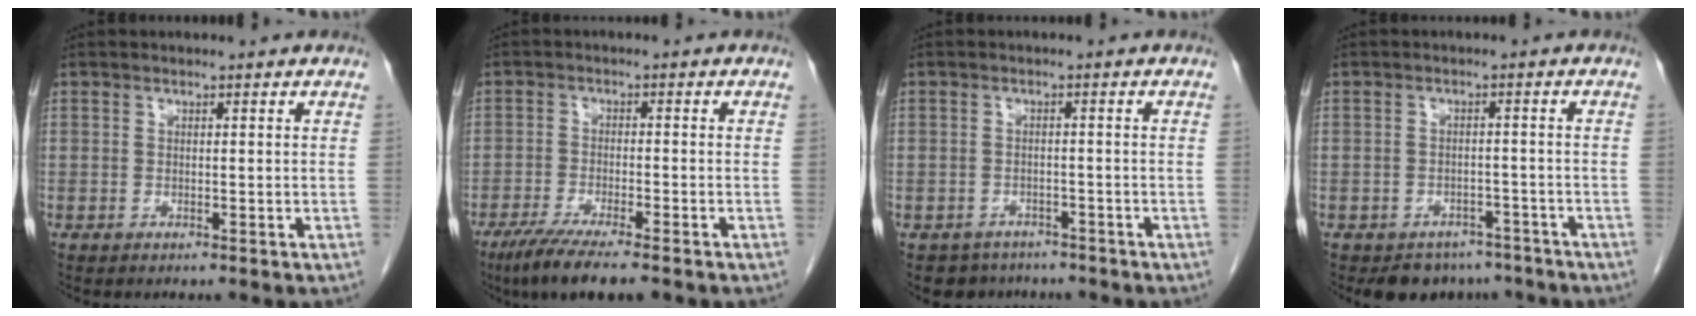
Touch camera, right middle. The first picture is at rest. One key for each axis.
{"total": 8.5, "fx": -6.3, "fy": 0.8, "fz": 5.7, "tx": -0.092, "ty": -0.019, "tz": -0.100}
{"total": 4.6, "fx": -3.7, "fy": 2.8, "fz": -0.1, "tx": 0.005, "ty": 0.010, "tz": -0.051}
{"total": 6.7, "fx": -5.5, "fy": 3.8, "fz": 0.9, "tx": 0.006, "ty": 0.008, "tz": -0.071}